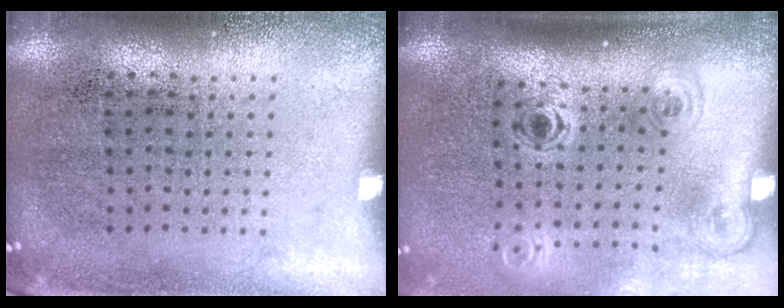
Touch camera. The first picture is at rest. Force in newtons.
{"total": 1.9, "press": 1.3, "slide": 1.4}